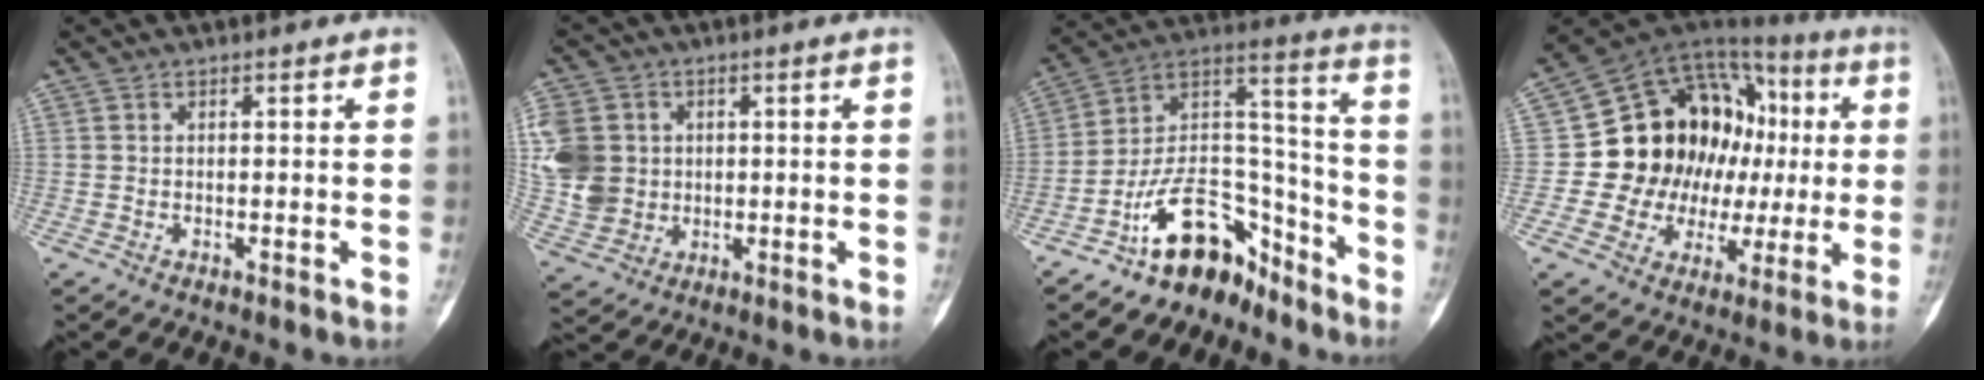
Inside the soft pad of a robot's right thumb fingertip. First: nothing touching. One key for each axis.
{"total": 12.4, "fx": 1.7, "fy": 10.8, "fz": 5.8, "tx": -0.114, "ty": 0.006, "tz": 0.046}
{"total": 15.8, "fx": -11.2, "fy": 8.7, "fz": 6.9, "tx": -0.080, "ty": 0.135, "tz": -0.194}
{"total": 22.7, "fx": 1.1, "fy": 17.5, "fz": 14.5, "tx": -0.149, "ty": 0.053, "tz": 0.036}